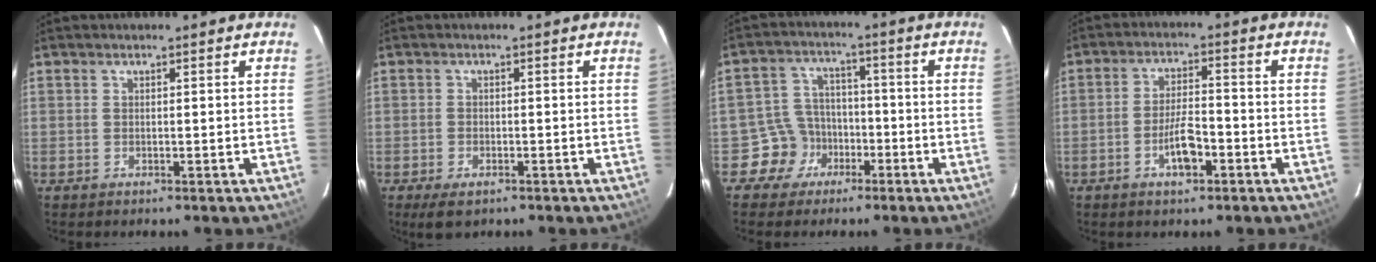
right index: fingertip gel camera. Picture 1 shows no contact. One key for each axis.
{"total": 4.1, "fx": -2.7, "fy": 1.9, "fz": 2.5, "tx": -0.059, "ty": -0.013, "tz": -0.046}
{"total": 6.7, "fx": -3.8, "fy": 5.5, "fz": 0.6, "tx": -0.028, "ty": 0.033, "tz": -0.065}
{"total": 6.2, "fx": -3.1, "fy": 2.1, "fz": 5.0, "tx": -0.099, "ty": 0.004, "tz": -0.051}